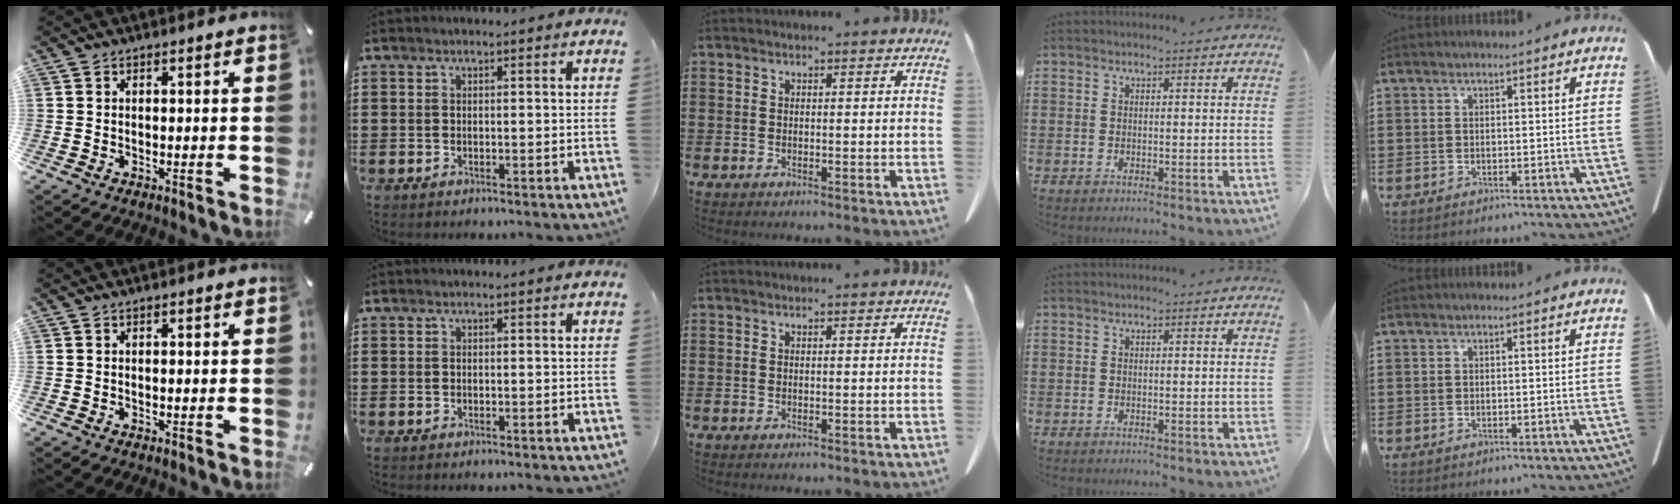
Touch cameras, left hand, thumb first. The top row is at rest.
{}